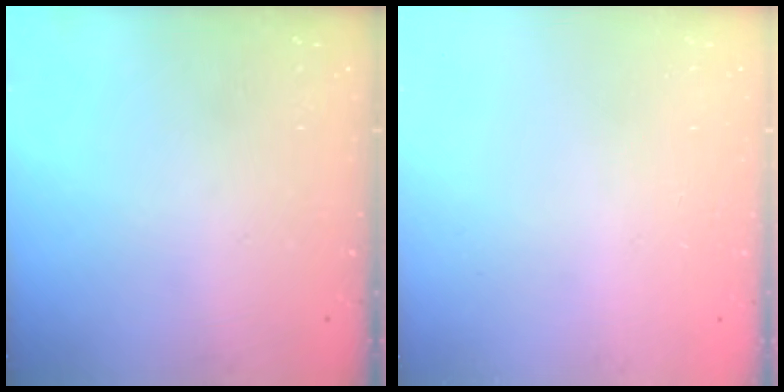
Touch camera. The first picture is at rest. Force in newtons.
{"total": 0.0}